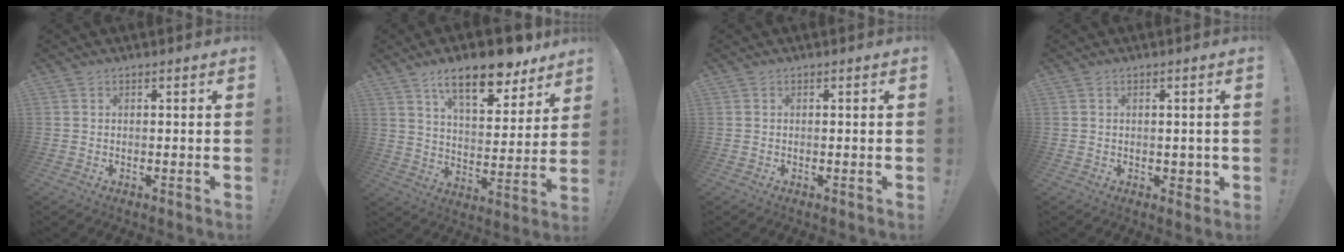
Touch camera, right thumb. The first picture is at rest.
{"total": 15.9, "force": [11.0, 5.5, 10.1], "torque": [-0.151, -0.073, 0.183]}
{"total": 0.0}
{"total": 1.9, "force": [0.5, 1.6, 1.0], "torque": [0.000, -0.003, 0.007]}